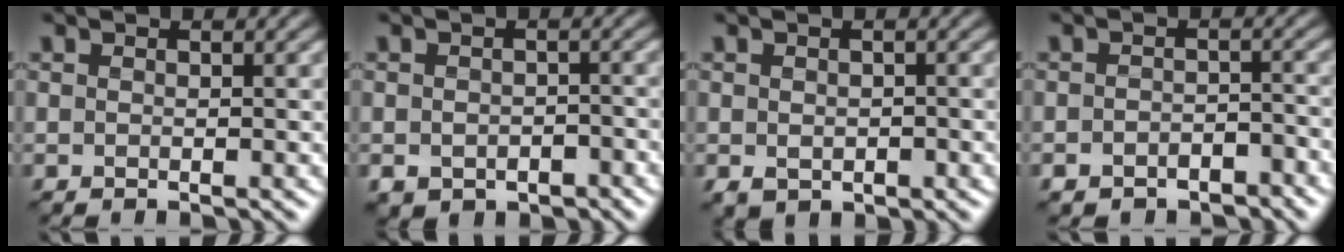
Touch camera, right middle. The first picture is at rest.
{"total": 3.4, "force": [-1.9, 2.5, 1.4], "torque": [-0.009, -0.002, -0.026]}
{"total": 2.0, "force": [-0.6, 1.6, 1.0], "torque": [-0.014, -0.003, -0.006]}
{"total": 2.7, "force": [-2.2, 1.3, 0.9], "torque": [-0.014, 0.002, -0.037]}